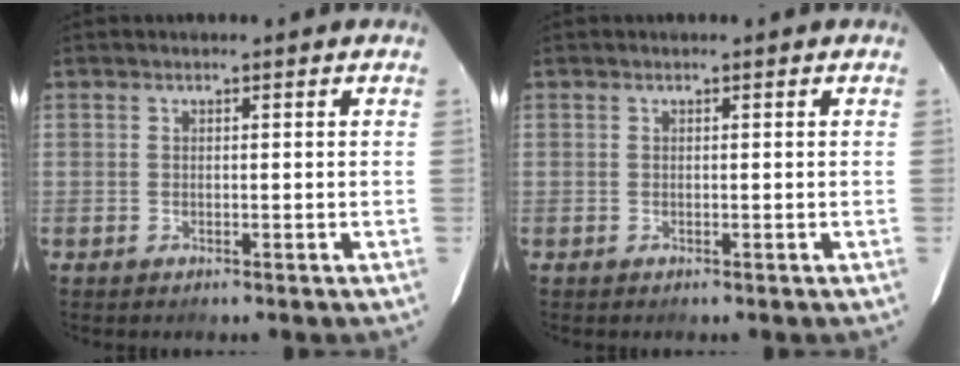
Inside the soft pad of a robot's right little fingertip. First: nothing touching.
{"total": 0.0}